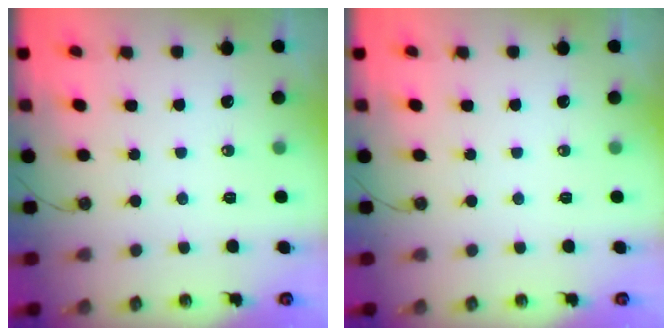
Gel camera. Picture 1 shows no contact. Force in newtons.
{"total": 0.0}